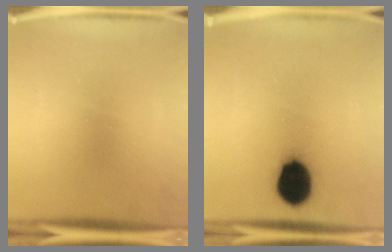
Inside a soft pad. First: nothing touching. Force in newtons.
{"total": 13.6}